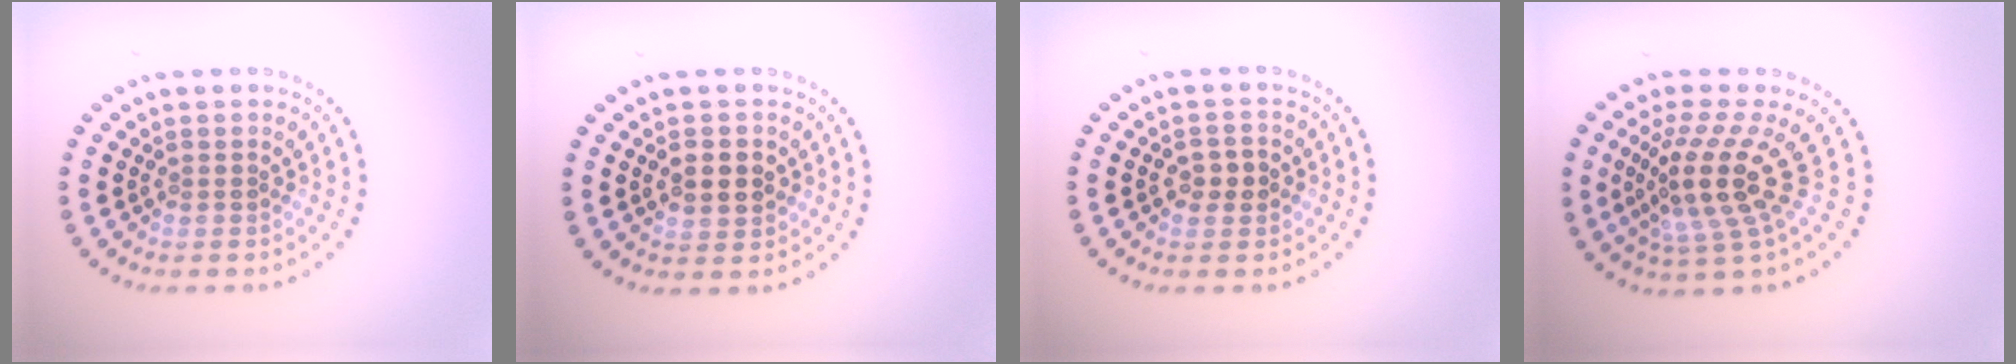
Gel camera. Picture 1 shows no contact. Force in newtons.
{"total": 2.7, "press": 2.7, "slide": 0.5}
{"total": 1.9, "press": 1.9, "slide": 0.2}
{"total": 5.1, "press": 3.7, "slide": 3.5}